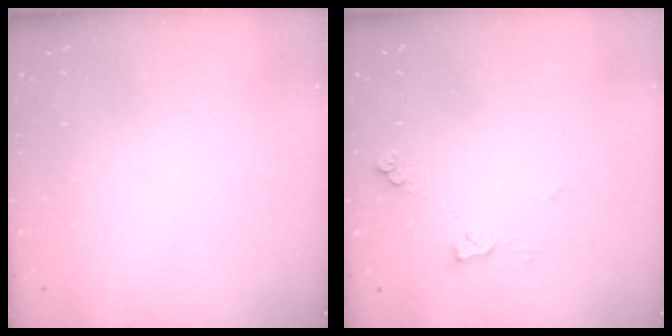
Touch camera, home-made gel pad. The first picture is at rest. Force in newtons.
{"total": 5.7, "press": 5.6, "slide": 0.9}